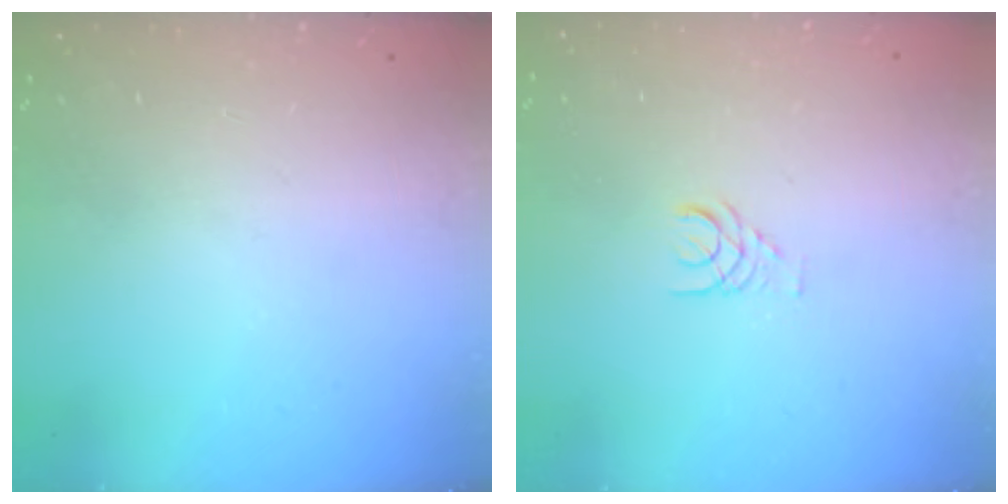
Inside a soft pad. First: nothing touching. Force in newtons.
{"total": 1.4, "press": 1.4, "slide": 0.2}